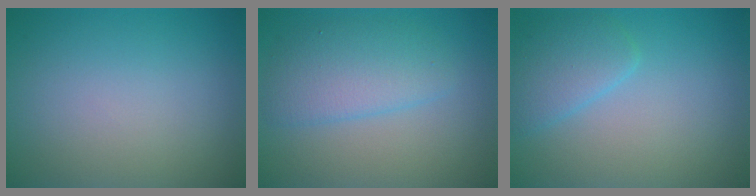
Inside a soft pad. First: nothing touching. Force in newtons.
{"total": 3.7, "press": 3.7, "slide": 0.2}
{"total": 2.8, "press": 2.8, "slide": 0.2}